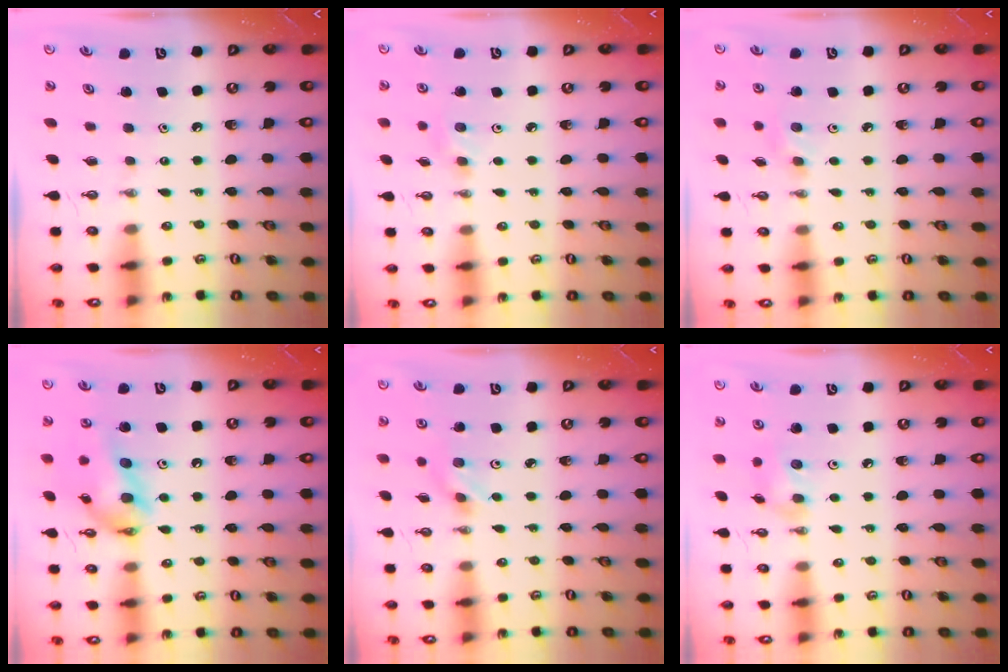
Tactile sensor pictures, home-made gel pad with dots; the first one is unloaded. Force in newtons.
{"total": 2.1, "press": 2.0, "slide": 0.5}
{"total": 2.1, "press": 2.0, "slide": 0.5}
{"total": 14.2, "press": 14.2, "slide": 1.2}
{"total": 2.0, "press": 1.9, "slide": 0.6}
{"total": 8.2, "press": 7.8, "slide": 2.6}